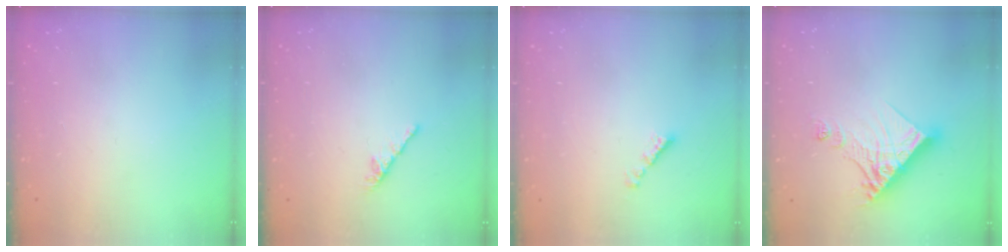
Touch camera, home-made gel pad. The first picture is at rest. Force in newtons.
{"total": 0.0}
{"total": 2.1, "press": 2.0, "slide": 0.7}
{"total": 14.6, "press": 14.5, "slide": 1.3}